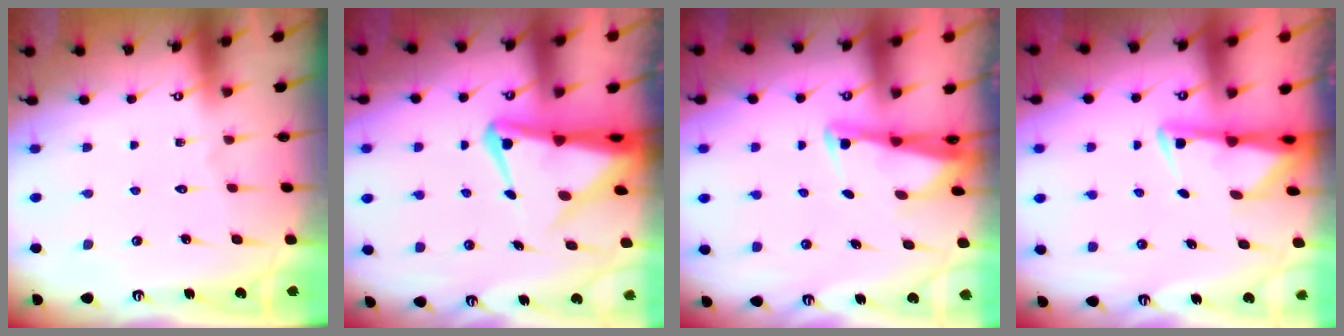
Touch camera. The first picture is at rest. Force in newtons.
{"total": 6.0, "press": 5.9, "slide": 1.0}
{"total": 2.4, "press": 2.4, "slide": 0.5}
{"total": 2.9, "press": 2.8, "slide": 0.7}